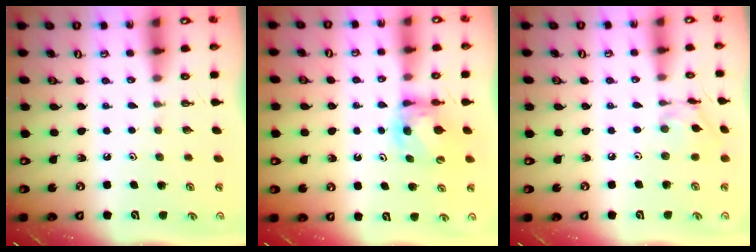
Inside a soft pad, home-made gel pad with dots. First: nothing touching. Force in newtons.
{"total": 6.4, "press": 6.4, "slide": 0.5}
{"total": 8.8, "press": 8.8, "slide": 0.5}